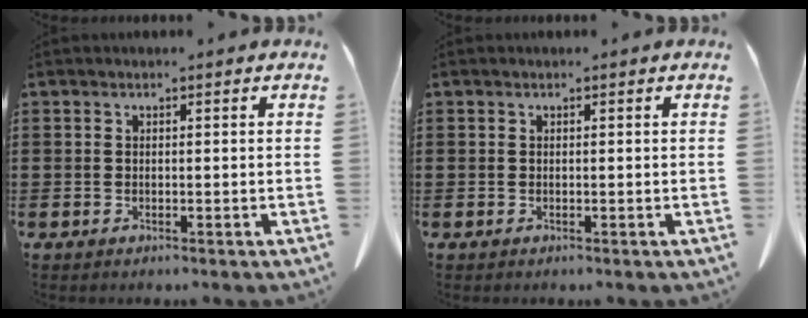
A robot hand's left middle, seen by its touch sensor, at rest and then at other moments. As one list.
[{"total": 0.0}]